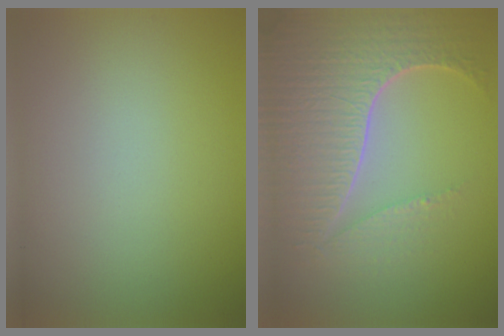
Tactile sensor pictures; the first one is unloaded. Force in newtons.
{"total": 6.8, "press": 5.2, "slide": 4.3}